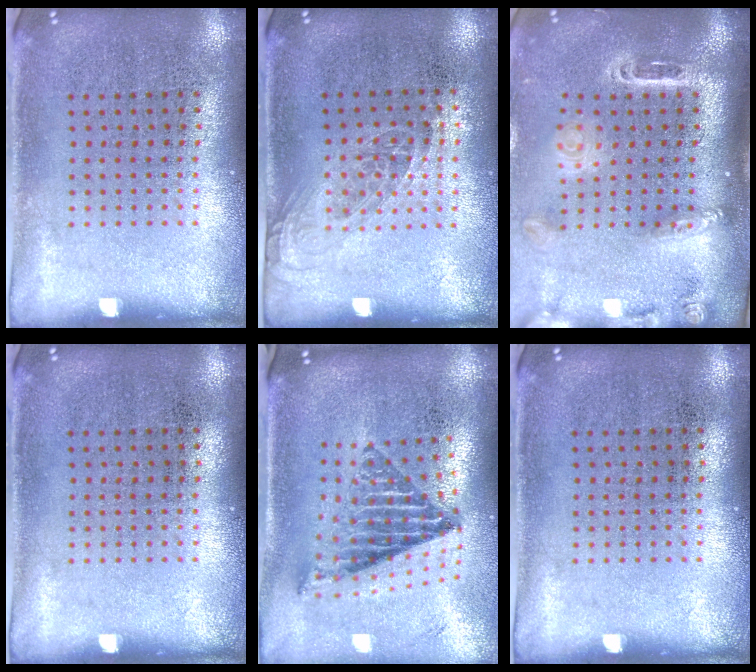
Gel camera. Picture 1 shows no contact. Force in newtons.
{"total": 1.1, "press": 0.9, "slide": 0.6}
{"total": 2.7, "press": 1.9, "slide": 1.8}
{"total": 0.0}
{"total": 1.7, "press": 1.4, "slide": 1.1}
{"total": 0.0}